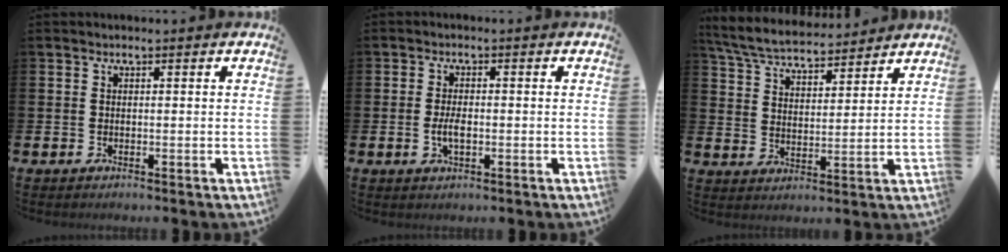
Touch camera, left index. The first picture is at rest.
{"total": 2.7, "force": [-0.7, 1.1, 2.3], "torque": [-0.034, -0.005, -0.015]}
{"total": 6.4, "force": [6.2, 1.2, 1.2], "torque": [-0.052, -0.032, 0.110]}